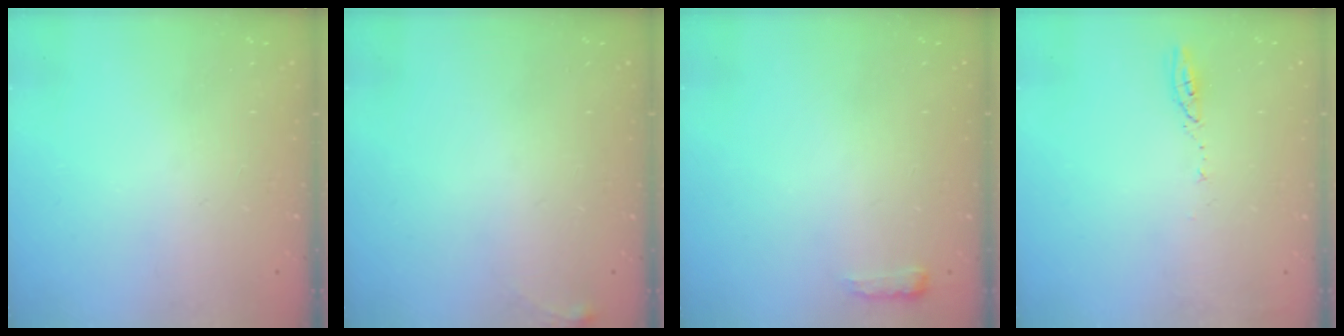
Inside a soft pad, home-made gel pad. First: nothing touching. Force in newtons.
{"total": 4.9, "press": 4.5, "slide": 1.7}
{"total": 3.7, "press": 3.6, "slide": 0.5}
{"total": 4.6, "press": 4.6, "slide": 0.5}